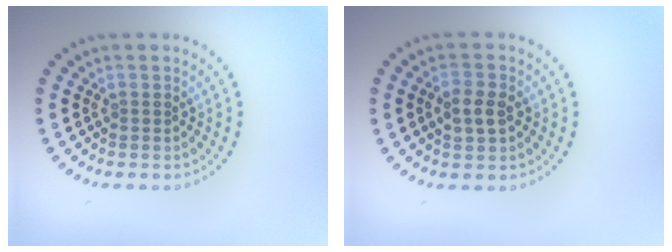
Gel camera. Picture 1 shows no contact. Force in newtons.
{"total": 2.6, "press": 2.6, "slide": 0.2}